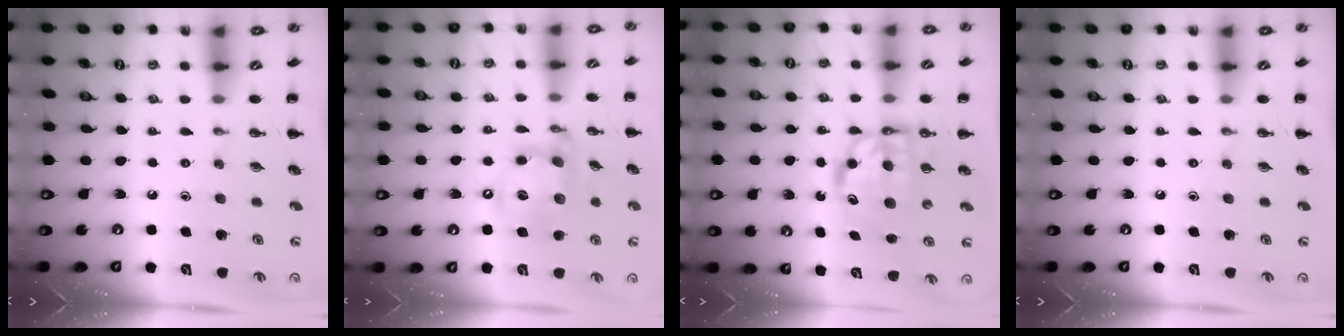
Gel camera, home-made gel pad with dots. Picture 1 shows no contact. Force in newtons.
{"total": 15.0, "press": 14.6, "slide": 3.2}
{"total": 7.4, "press": 7.3, "slide": 1.4}
{"total": 0.0}